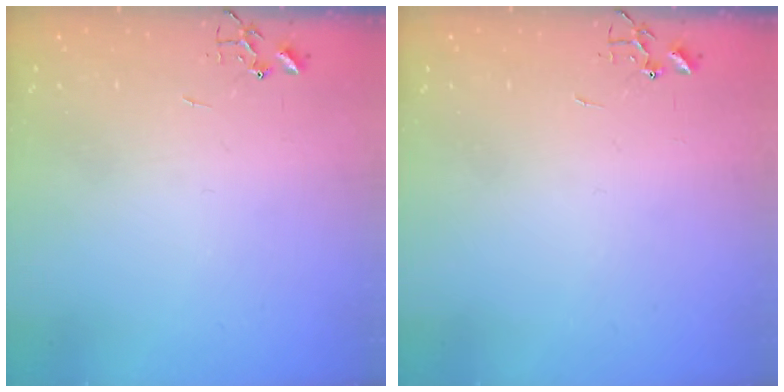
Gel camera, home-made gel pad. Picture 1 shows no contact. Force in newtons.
{"total": 0.0}